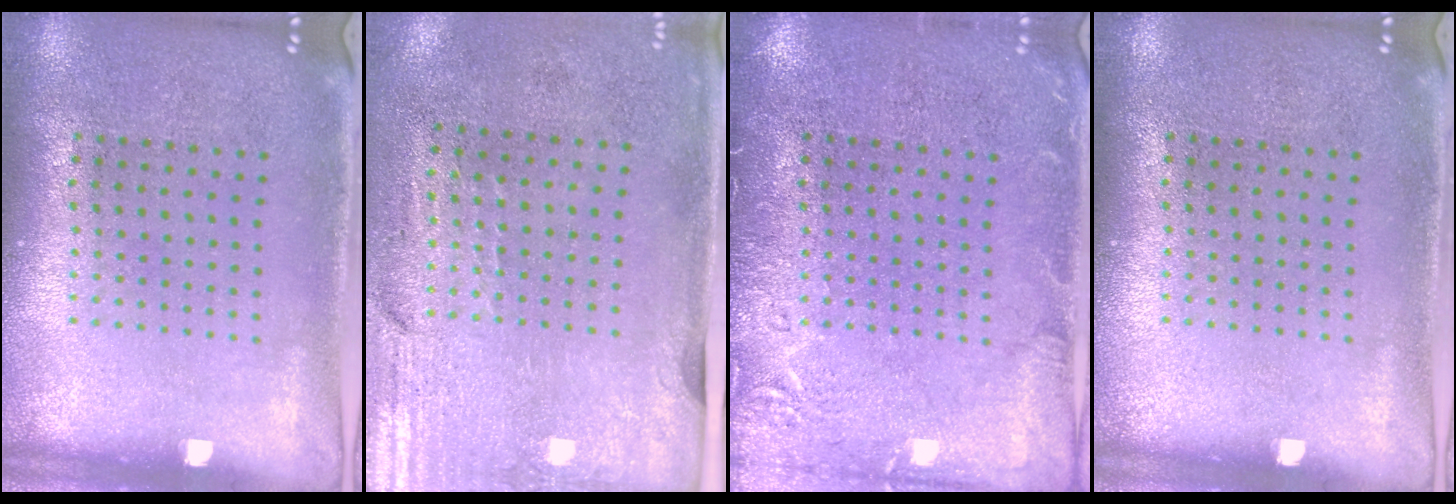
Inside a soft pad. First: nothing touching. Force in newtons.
{"total": 2.9, "press": 2.5, "slide": 1.5}
{"total": 2.4, "press": 2.4, "slide": 0.4}
{"total": 0.0}